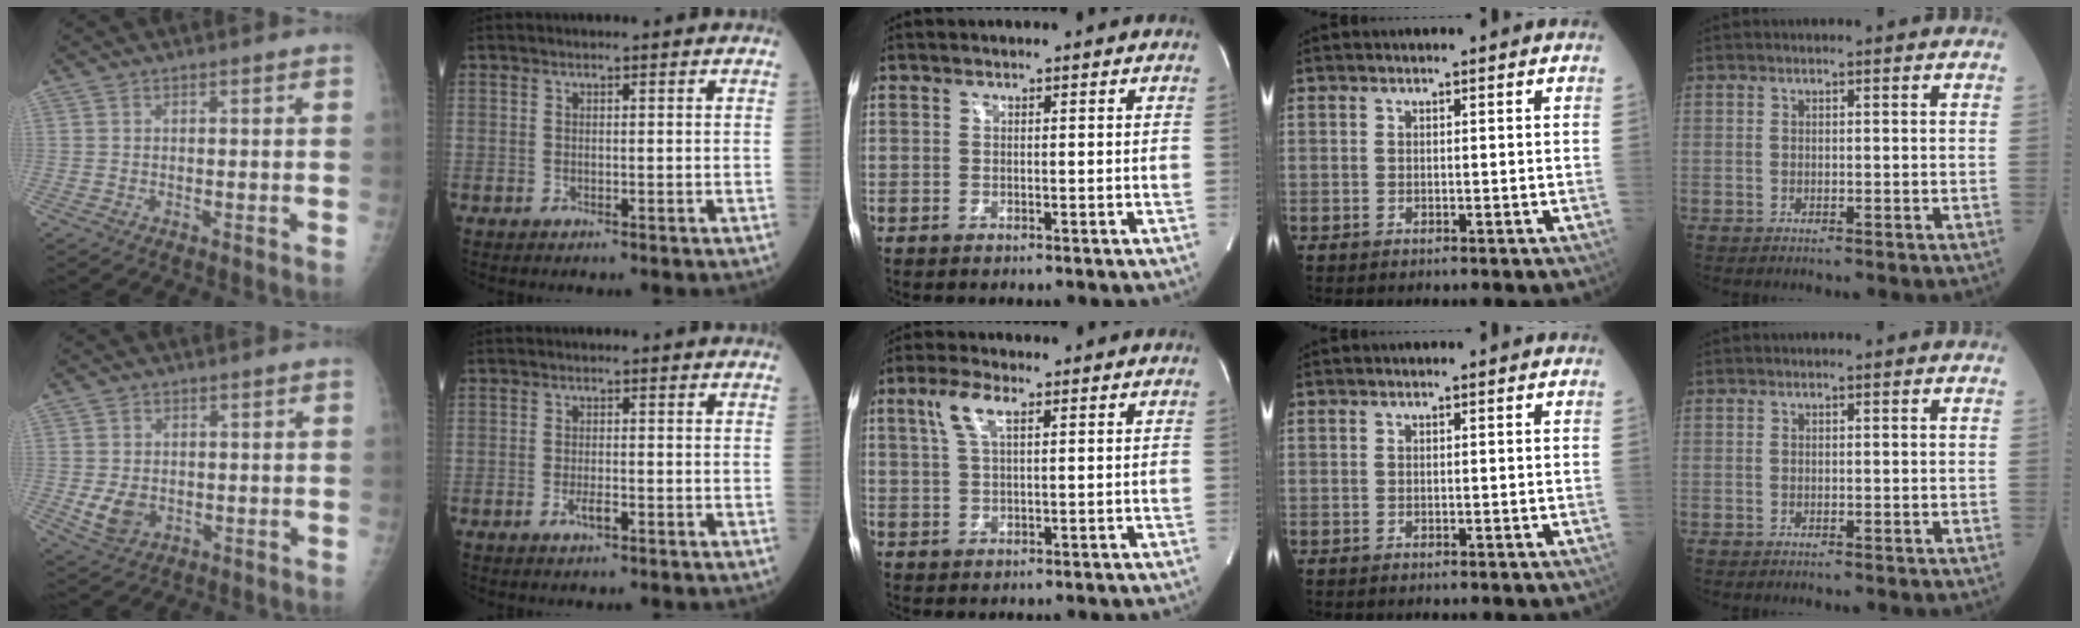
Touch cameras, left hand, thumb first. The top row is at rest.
{"thumb": {"total": 5.4, "force": [-0.6, 4.2, 3.4], "torque": [-0.049, -0.007, 0.000]}, "index": {"total": 1.9, "force": [-1.1, 0.4, 1.5], "torque": [-0.031, -0.001, -0.020]}, "middle": {"total": 4.6, "force": [2.1, 1.2, 3.9], "torque": [-0.090, 0.014, 0.046]}}